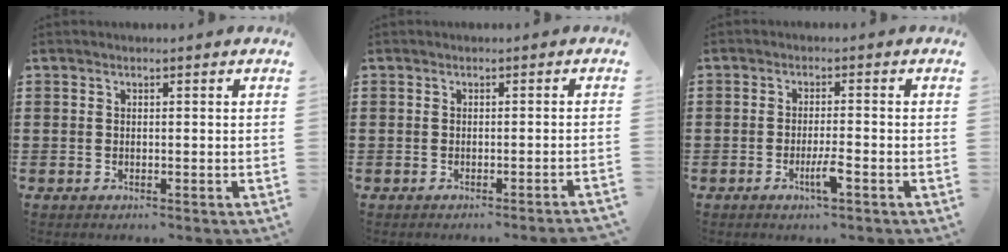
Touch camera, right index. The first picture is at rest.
{"total": 1.0, "force": [-0.8, -0.4, 0.5], "torque": [-0.009, -0.001, -0.016]}
{"total": 3.5, "force": [-1.8, 0.3, 3.0], "torque": [-0.058, -0.005, -0.033]}